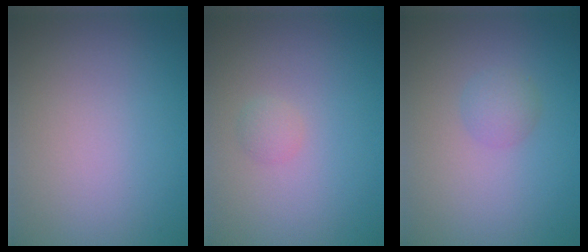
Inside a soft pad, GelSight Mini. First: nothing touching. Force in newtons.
{"total": 0.9, "press": 0.9, "slide": 0.1}
{"total": 1.5, "press": 1.5, "slide": 0.1}